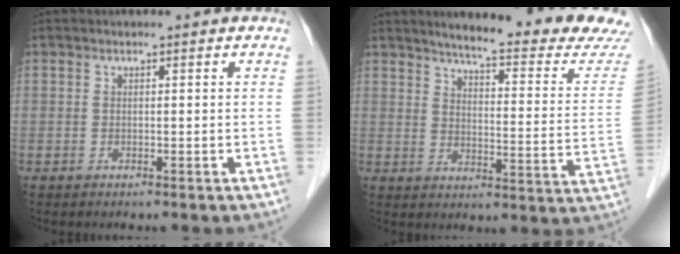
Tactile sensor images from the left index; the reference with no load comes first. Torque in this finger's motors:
{"motor_torque": [0.53, -0.55, 0.27, 0.06]}